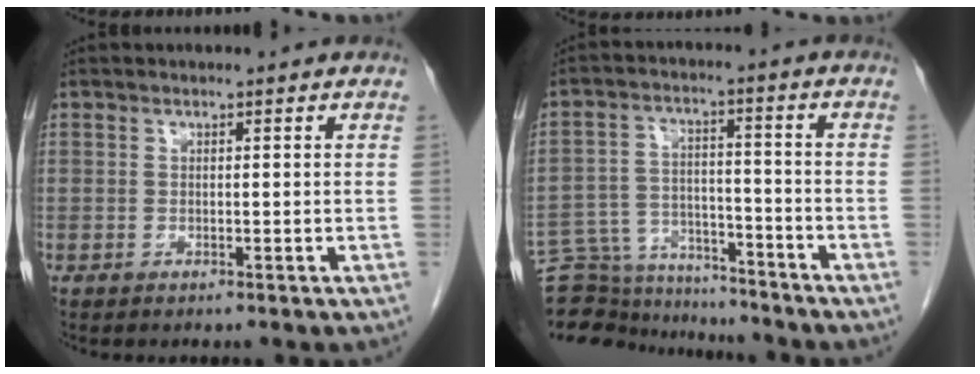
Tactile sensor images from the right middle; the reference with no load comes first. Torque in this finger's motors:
{"motor_torque": [-0.07, -0.31, -0.15, -0.13]}